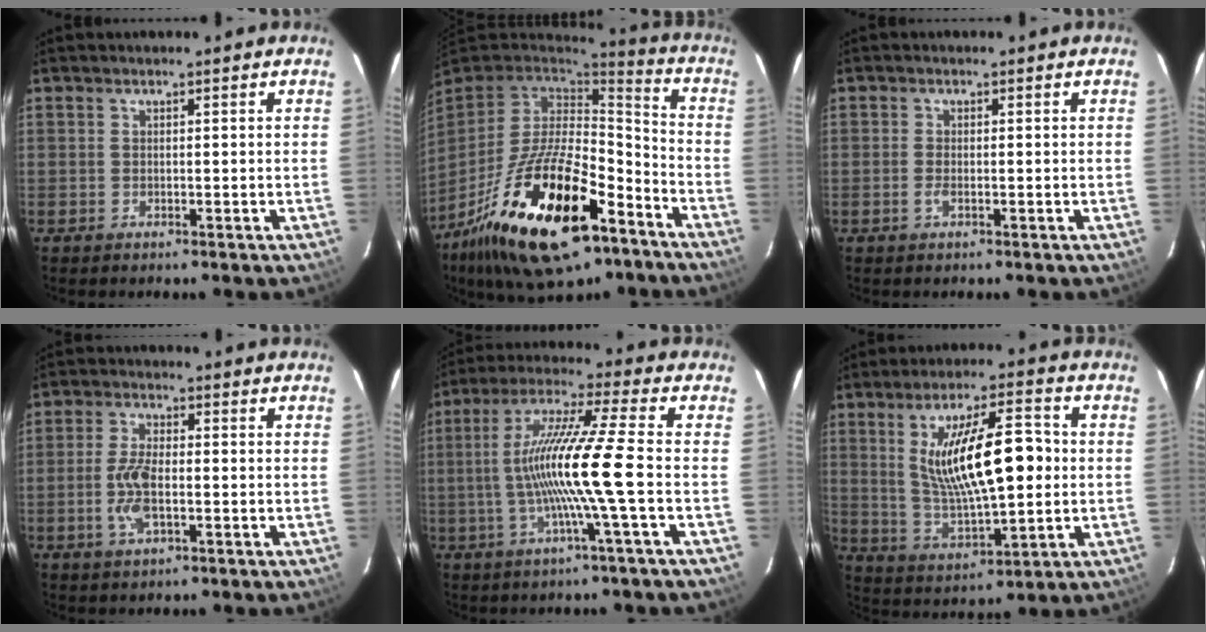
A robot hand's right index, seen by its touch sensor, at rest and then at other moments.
{"total": 28.3, "force": [-15.1, 11.7, 20.9], "torque": [-0.402, -0.028, -0.243]}
{"total": 1.4, "force": [-0.6, 0.5, 1.2], "torque": [-0.027, -0.001, -0.011]}
{"total": 6.6, "force": [-1.6, 2.6, 5.8], "torque": [-0.125, 0.000, -0.031]}
{"total": 14.2, "force": [-2.4, -1.8, 13.9], "torque": [-0.262, 0.000, -0.043]}
{"total": 16.4, "force": [1.8, 5.0, 15.6], "torque": [-0.272, 0.002, 0.049]}